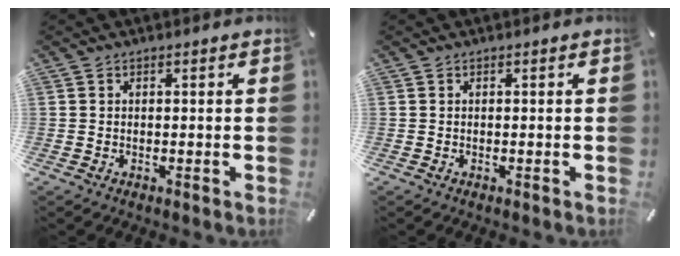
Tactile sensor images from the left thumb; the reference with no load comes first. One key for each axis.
{"total": 0.0}